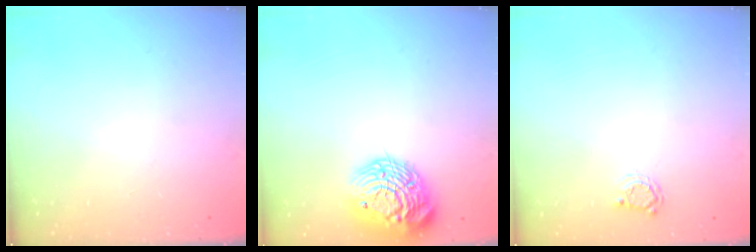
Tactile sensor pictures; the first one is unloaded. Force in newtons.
{"total": 17.4, "press": 17.4, "slide": 1.4}
{"total": 3.1, "press": 3.0, "slide": 0.5}